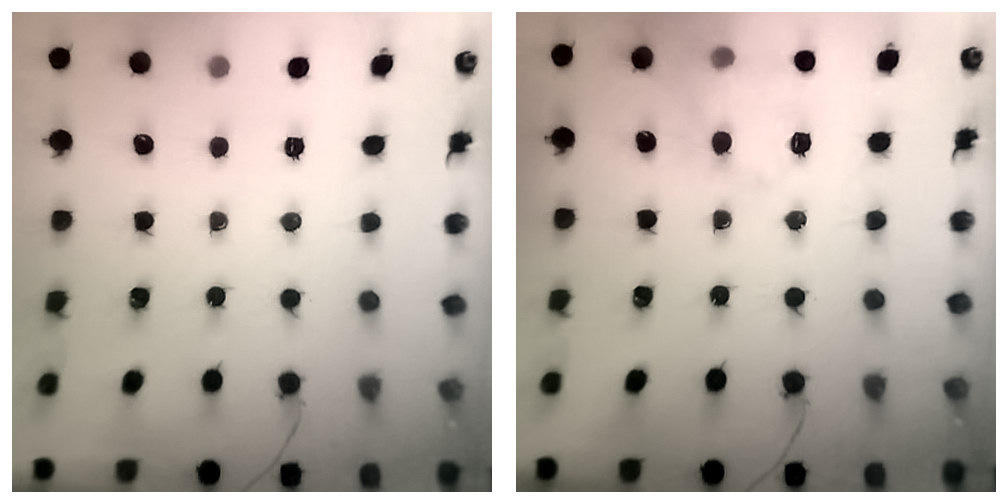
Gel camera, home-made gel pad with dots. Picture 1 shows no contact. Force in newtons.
{"total": 14.0, "press": 13.8, "slide": 2.2}